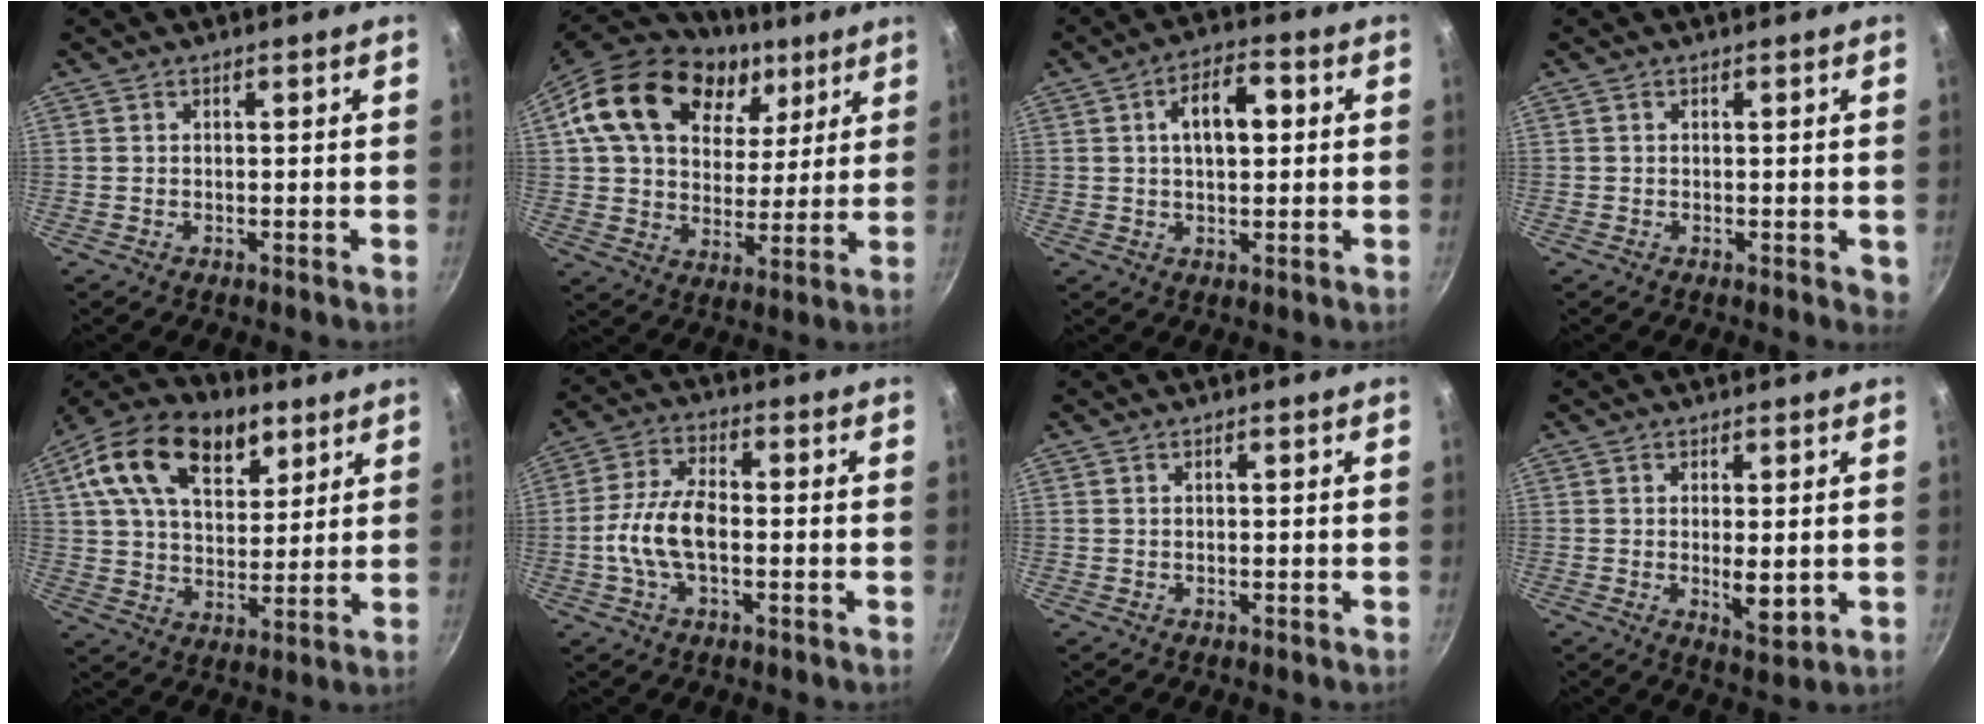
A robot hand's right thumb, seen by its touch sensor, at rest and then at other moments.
{"total": 24.8, "force": [10.5, 17.0, 14.6], "torque": [-0.237, -0.005, 0.177]}
{"total": 8.6, "force": [1.5, 4.6, 7.1], "torque": [-0.090, 0.016, 0.018]}
{"total": 2.0, "force": [-0.1, 1.2, 1.5], "torque": [-0.014, -0.001, -0.002]}
{"total": 21.0, "force": [10.0, 12.6, 13.4], "torque": [-0.202, -0.013, 0.159]}
{"total": 10.0, "force": [-1.7, 5.1, 8.5], "torque": [-0.164, 0.027, -0.041]}
{"total": 0.0}
{"total": 4.9, "force": [-0.1, 1.8, 4.6], "torque": [-0.072, -0.014, 0.003]}